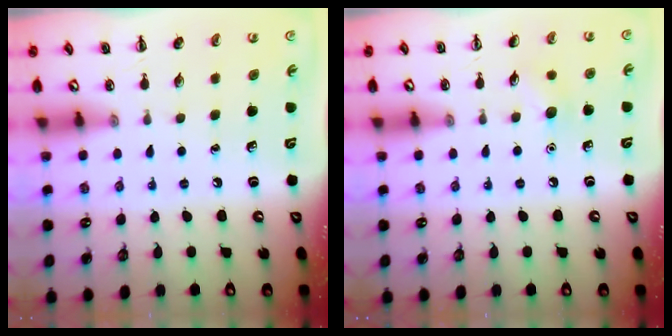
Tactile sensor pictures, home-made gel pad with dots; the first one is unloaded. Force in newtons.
{"total": 6.2, "press": 5.9, "slide": 1.7}